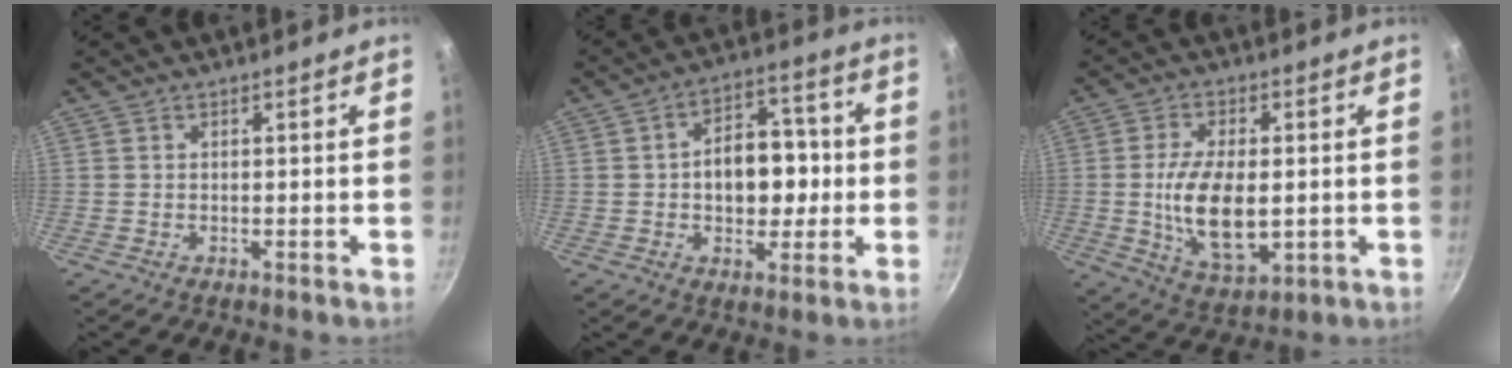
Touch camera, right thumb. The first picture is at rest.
{"total": 11.7, "force": [-0.4, 7.7, 8.9], "torque": [-0.088, 0.025, -0.008]}
{"total": 13.3, "force": [-0.9, 6.8, 11.3], "torque": [-0.196, -0.011, -0.007]}